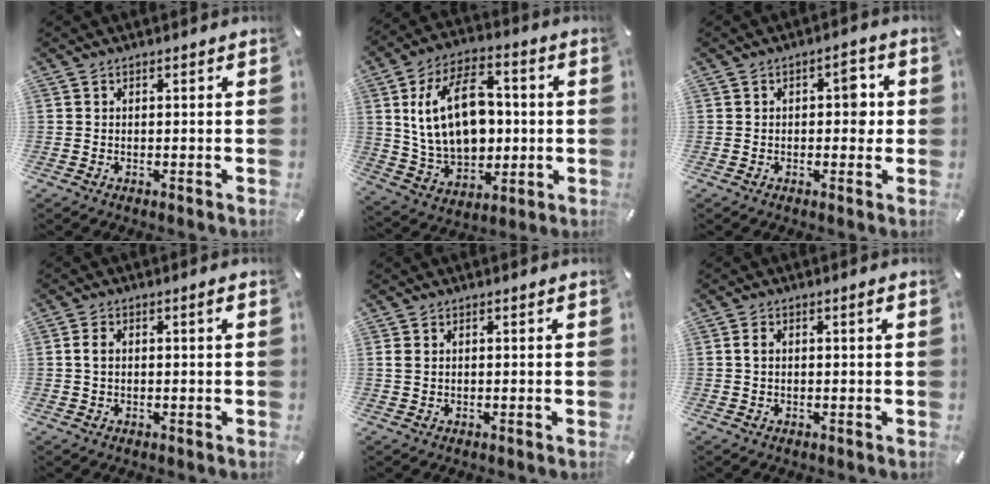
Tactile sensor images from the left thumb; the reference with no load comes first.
{"total": 19.3, "force": [1.6, 13.4, 13.8], "torque": [-0.259, 0.011, 0.032]}
{"total": 4.8, "force": [0.3, 2.8, 3.8], "torque": [-0.035, -0.001, -0.006]}
{"total": 3.3, "force": [0.4, 1.6, 2.9], "torque": [-0.057, 0.010, 0.004]}
{"total": 1.5, "force": [0.3, 1.0, 1.0], "torque": [-0.020, 0.005, 0.005]}
{"total": 2.7, "force": [0.5, 1.2, 2.4], "torque": [-0.047, 0.009, 0.004]}